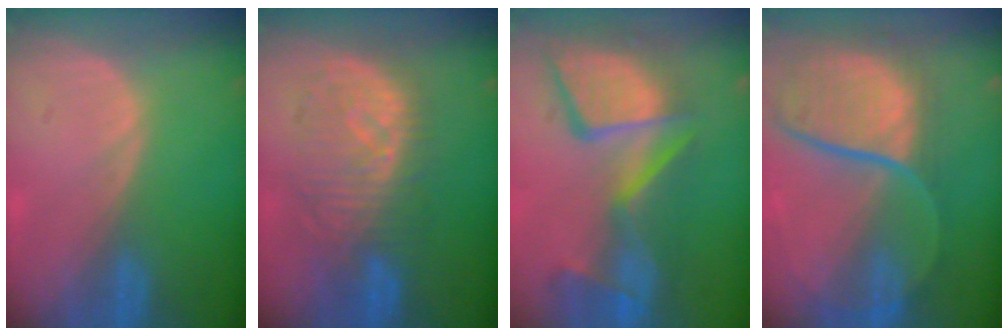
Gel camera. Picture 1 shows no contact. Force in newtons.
{"total": 9.2, "press": 8.9, "slide": 2.4}
{"total": 13.6, "press": 11.1, "slide": 7.8}
{"total": 12.1, "press": 10.0, "slide": 6.8}